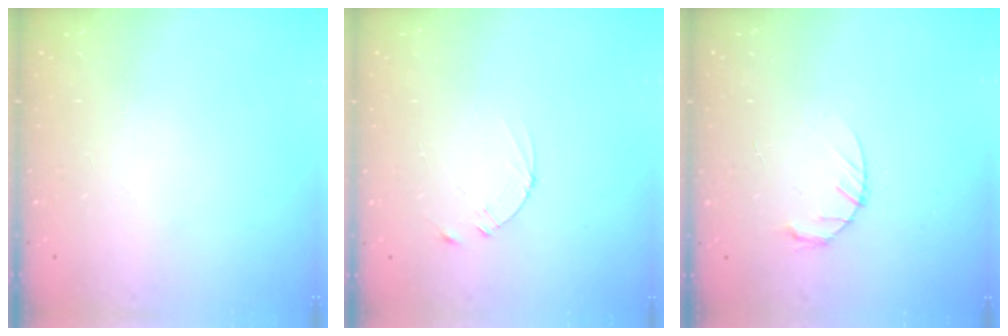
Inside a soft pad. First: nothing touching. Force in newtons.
{"total": 2.4, "press": 2.3, "slide": 0.2}
{"total": 3.0, "press": 3.0, "slide": 0.5}